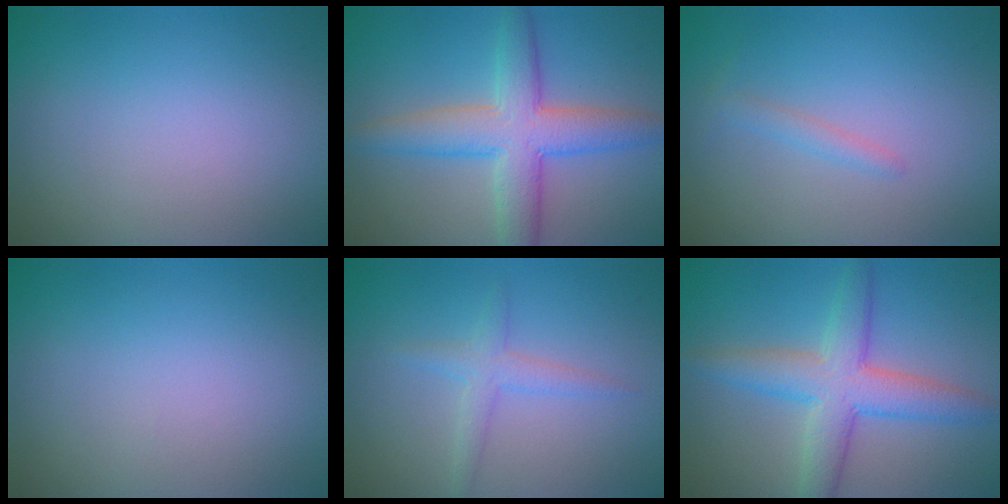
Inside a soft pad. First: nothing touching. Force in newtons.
{"total": 6.6, "press": 6.6, "slide": 0.1}
{"total": 1.1, "press": 1.1, "slide": 0.1}
{"total": 0.0}
{"total": 1.9, "press": 1.9, "slide": 0.1}
{"total": 5.4, "press": 5.4, "slide": 0.1}